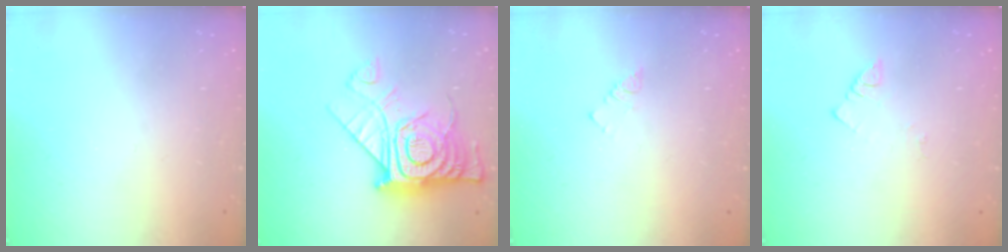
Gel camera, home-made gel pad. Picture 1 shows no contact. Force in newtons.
{"total": 19.5, "press": 19.4, "slide": 1.8}
{"total": 3.0, "press": 2.9, "slide": 0.4}
{"total": 1.7, "press": 1.7, "slide": 0.3}